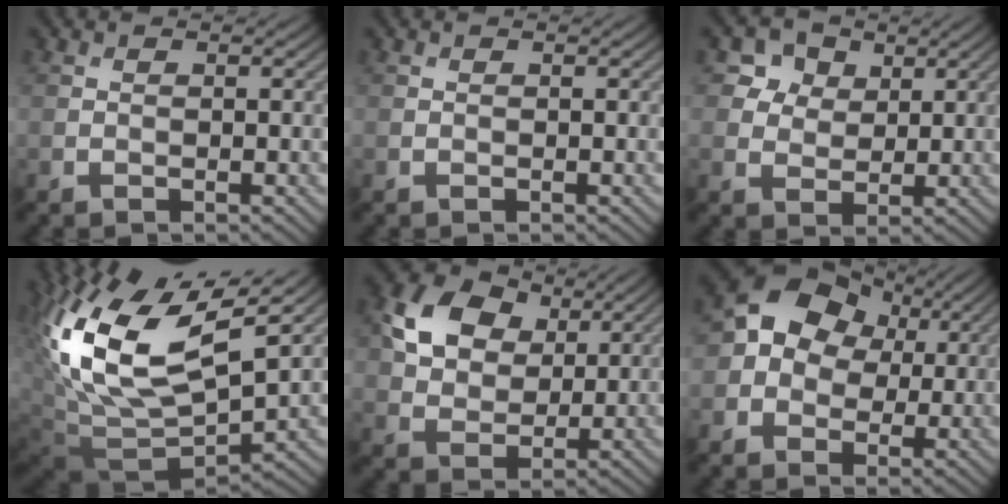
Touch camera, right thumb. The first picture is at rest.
{"total": 0.0}
{"total": 4.5, "force": [2.3, 3.5, 1.5], "torque": [-0.037, -0.011, 0.051]}
{"total": 17.3, "force": [6.6, 8.5, 13.6], "torque": [-0.313, 0.013, 0.129]}
{"total": 9.6, "force": [3.7, 7.0, 5.5], "torque": [-0.131, 0.006, 0.054]}
{"total": 8.2, "force": [1.4, 6.8, 4.4], "torque": [-0.081, 0.006, 0.003]}